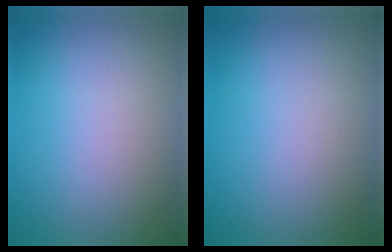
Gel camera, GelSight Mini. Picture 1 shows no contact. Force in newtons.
{"total": 0.0}